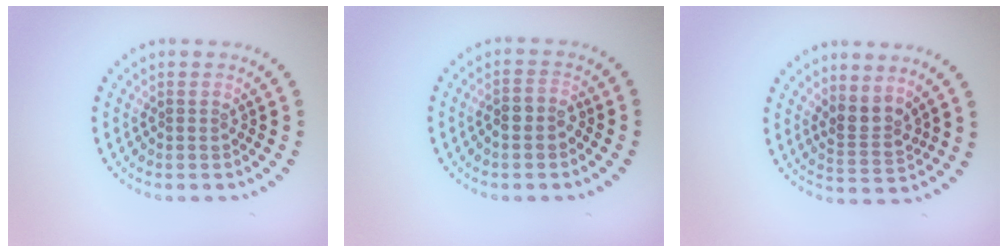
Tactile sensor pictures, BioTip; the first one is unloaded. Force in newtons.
{"total": 2.0, "press": 1.8, "slide": 0.8}
{"total": 2.5, "press": 2.0, "slide": 1.6}